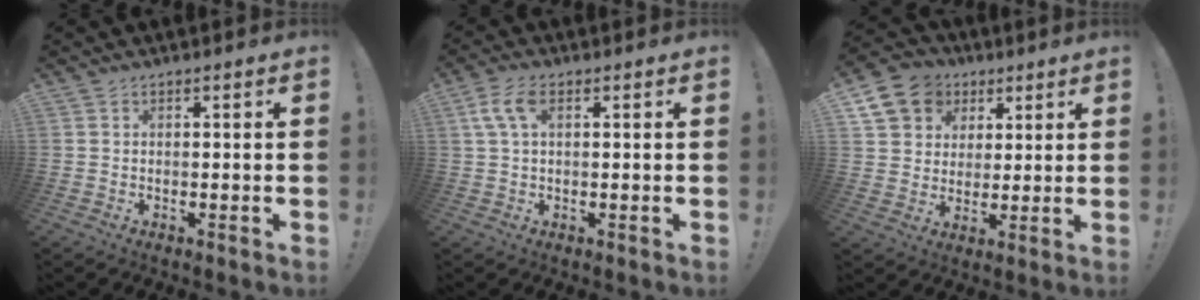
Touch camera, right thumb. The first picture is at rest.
{"total": 6.2, "force": [1.9, 3.3, 4.9], "torque": [-0.098, 0.006, 0.034]}
{"total": 12.2, "force": [5.5, 10.0, 4.2], "torque": [-0.066, -0.026, 0.113]}